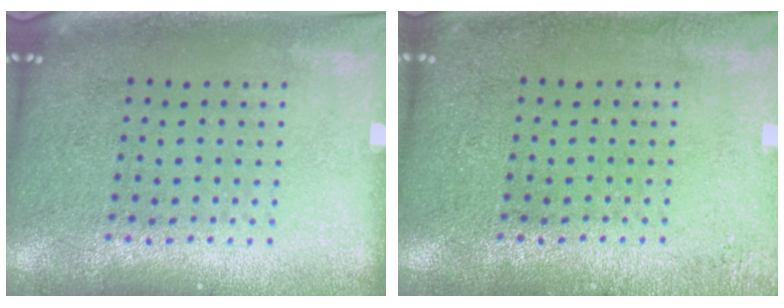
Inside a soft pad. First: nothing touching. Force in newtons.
{"total": 1.4, "press": 1.4, "slide": 0.2}